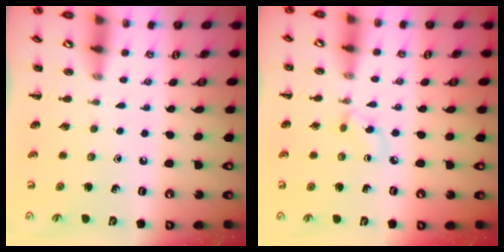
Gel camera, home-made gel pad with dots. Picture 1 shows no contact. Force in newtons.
{"total": 2.7, "press": 2.5, "slide": 1.1}